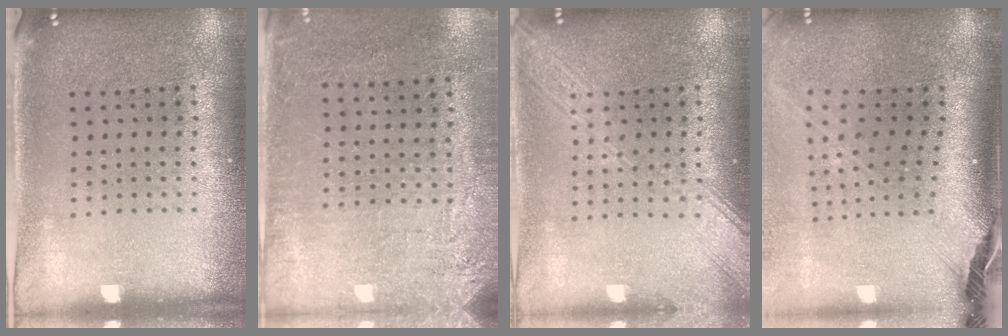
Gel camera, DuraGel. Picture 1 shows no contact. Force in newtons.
{"total": 2.7, "press": 2.3, "slide": 1.3}
{"total": 3.5, "press": 3.4, "slide": 0.5}
{"total": 2.8, "press": 2.0, "slide": 1.9}